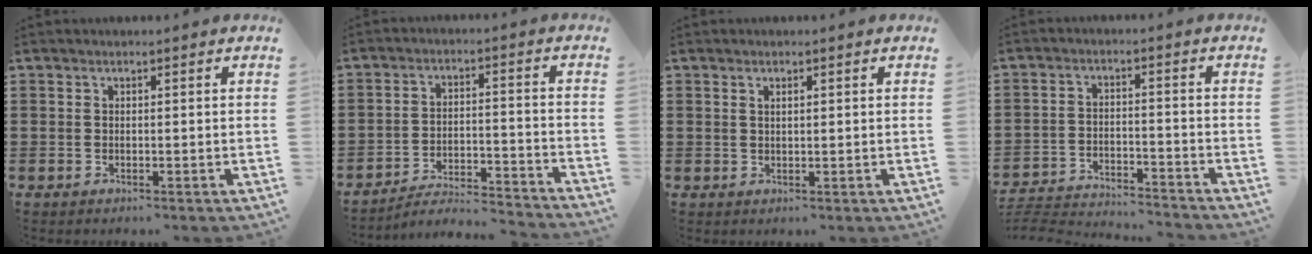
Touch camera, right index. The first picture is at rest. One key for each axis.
{"total": 4.2, "fx": -4.1, "fy": 0.1, "fz": 1.2, "tx": -0.033, "ty": -0.005, "tz": -0.087}
{"total": 1.0, "fx": 0.4, "fy": 0.4, "fz": 0.8, "tx": -0.016, "ty": 0.004, "tz": 0.006}
{"total": 4.1, "fx": -4.1, "fy": 0.0, "fz": 0.6, "tx": -0.023, "ty": -0.002, "tz": -0.089}